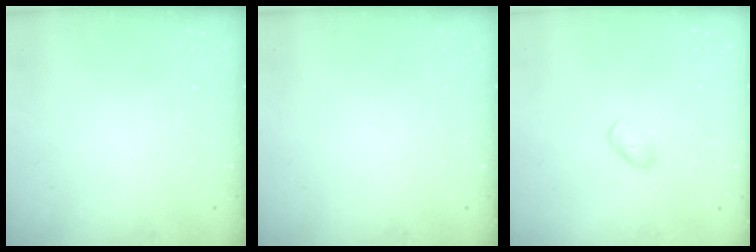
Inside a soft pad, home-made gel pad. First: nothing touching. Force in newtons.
{"total": 0.0}
{"total": 5.3, "press": 5.2, "slide": 1.2}